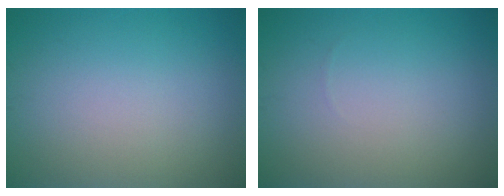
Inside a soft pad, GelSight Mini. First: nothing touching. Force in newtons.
{"total": 0.0}